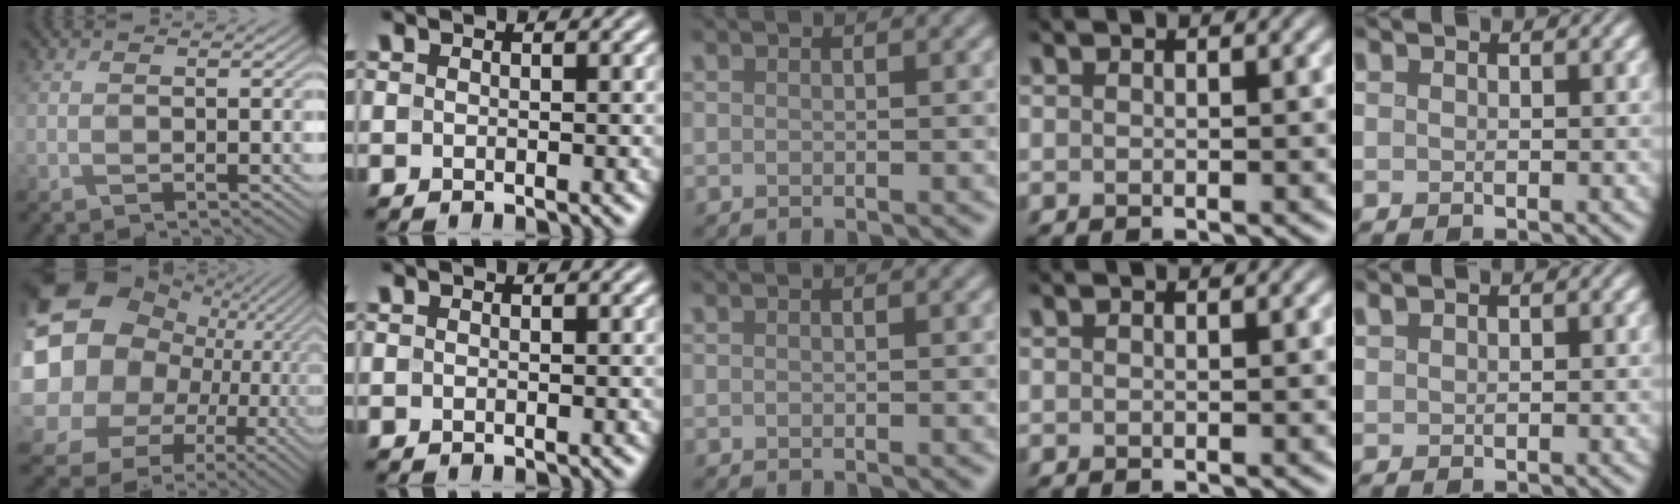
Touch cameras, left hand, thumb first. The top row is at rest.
{"thumb": {"total": 22.3, "force": [2.5, 19.1, 11.3], "torque": [-0.274, -0.004, 0.040]}, "little": {"total": 0.8, "force": [0.8, 0.1, 0.3], "torque": [-0.006, 0.003, 0.017]}}